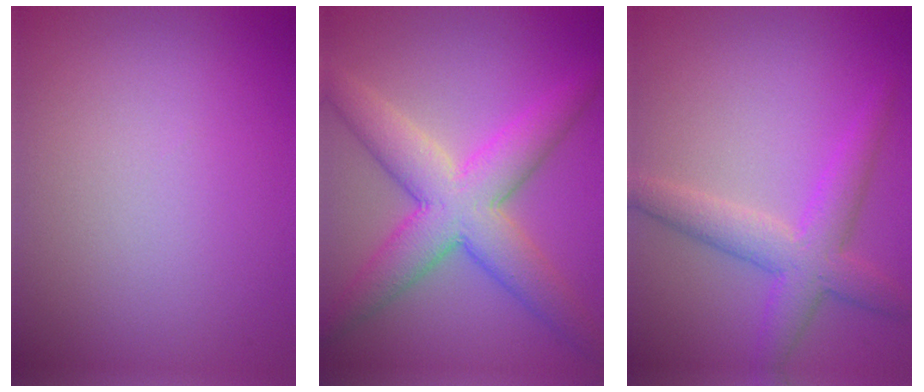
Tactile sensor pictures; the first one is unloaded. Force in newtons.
{"total": 7.7, "press": 7.7, "slide": 0.1}
{"total": 4.6, "press": 4.6, "slide": 0.1}